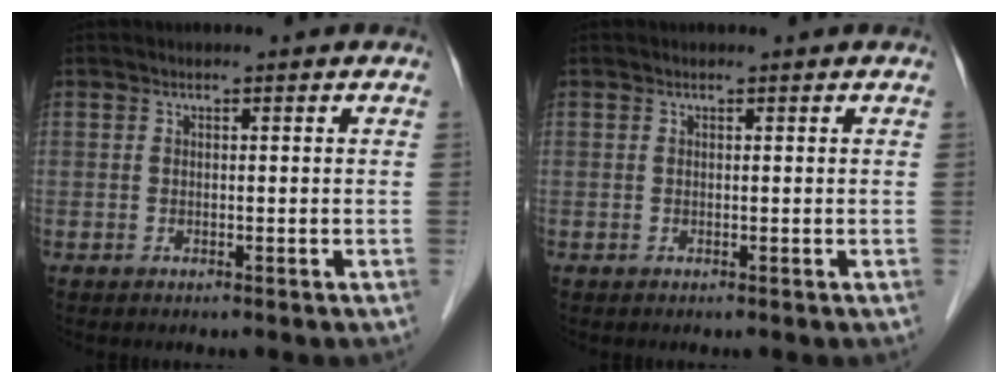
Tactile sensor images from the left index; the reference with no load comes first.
{"total": 0.5, "force": [0.5, 0.1, 0.1], "torque": [-0.004, 0.004, 0.004]}